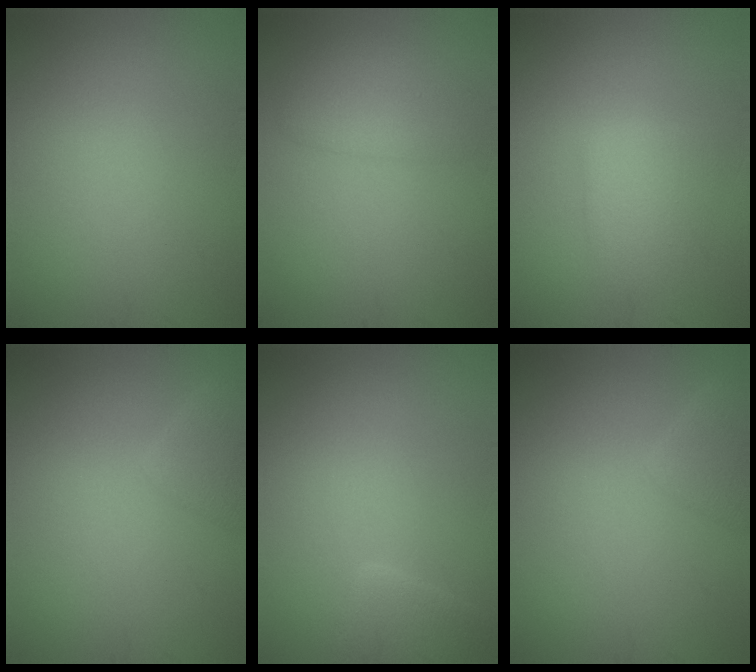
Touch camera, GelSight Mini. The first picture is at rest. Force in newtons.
{"total": 2.2, "press": 2.2, "slide": 0.2}
{"total": 2.4, "press": 2.3, "slide": 0.5}
{"total": 2.0, "press": 2.0, "slide": 0.1}
{"total": 2.8, "press": 2.7, "slide": 0.3}
{"total": 2.0, "press": 2.0, "slide": 0.1}